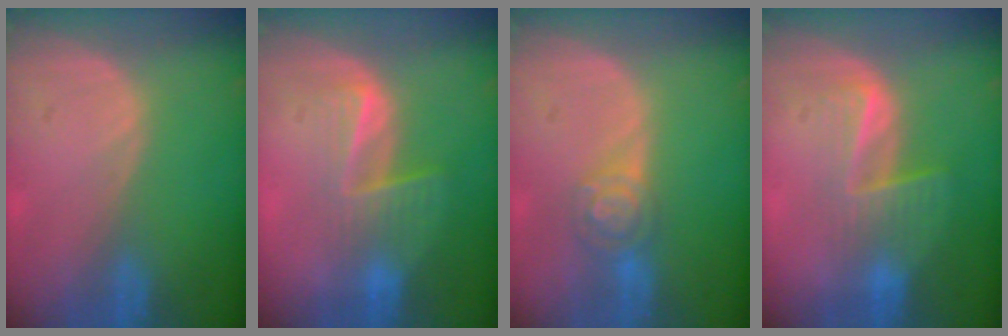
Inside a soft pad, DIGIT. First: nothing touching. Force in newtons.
{"total": 6.7, "press": 5.5, "slide": 3.8}
{"total": 4.9, "press": 4.3, "slide": 2.5}
{"total": 6.8, "press": 5.5, "slide": 4.0}